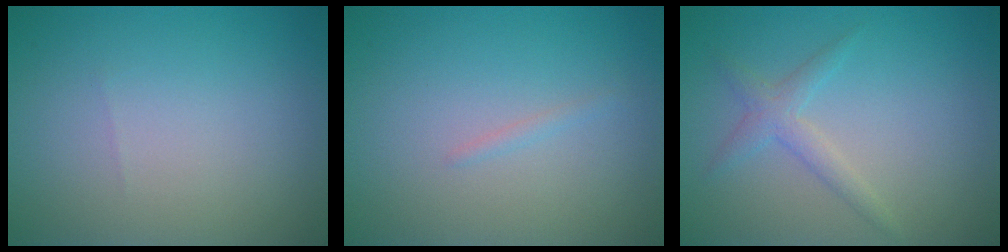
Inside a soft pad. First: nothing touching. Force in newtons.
{"total": 0.6, "press": 0.6, "slide": 0.1}
{"total": 2.0, "press": 2.0, "slide": 0.0}